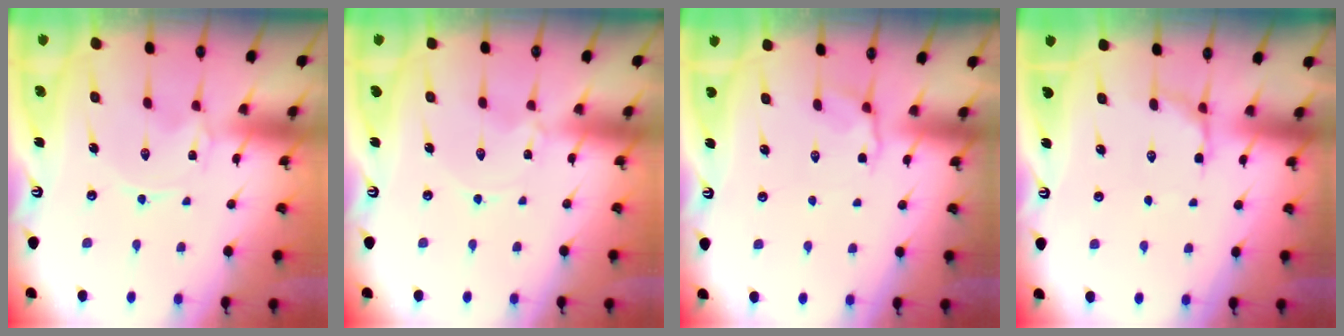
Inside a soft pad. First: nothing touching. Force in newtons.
{"total": 0.6, "press": 0.6, "slide": 0.1}
{"total": 4.8, "press": 4.4, "slide": 2.1}
{"total": 5.7, "press": 5.3, "slide": 2.1}